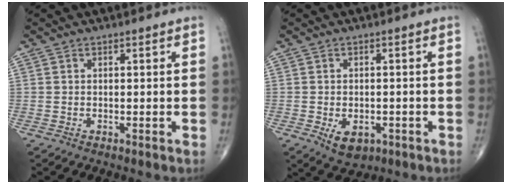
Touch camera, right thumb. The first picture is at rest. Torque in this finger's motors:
{"motor_torque": [-0.01, 0.16, 0.23, 0.13, 0.11]}